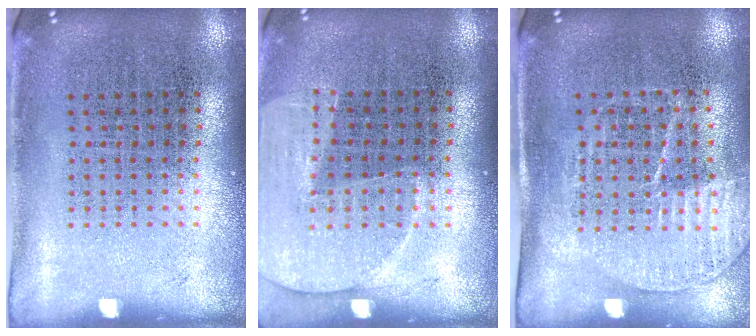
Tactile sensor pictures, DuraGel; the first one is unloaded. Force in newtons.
{"total": 1.5, "press": 1.4, "slide": 0.3}
{"total": 1.5, "press": 1.3, "slide": 0.8}